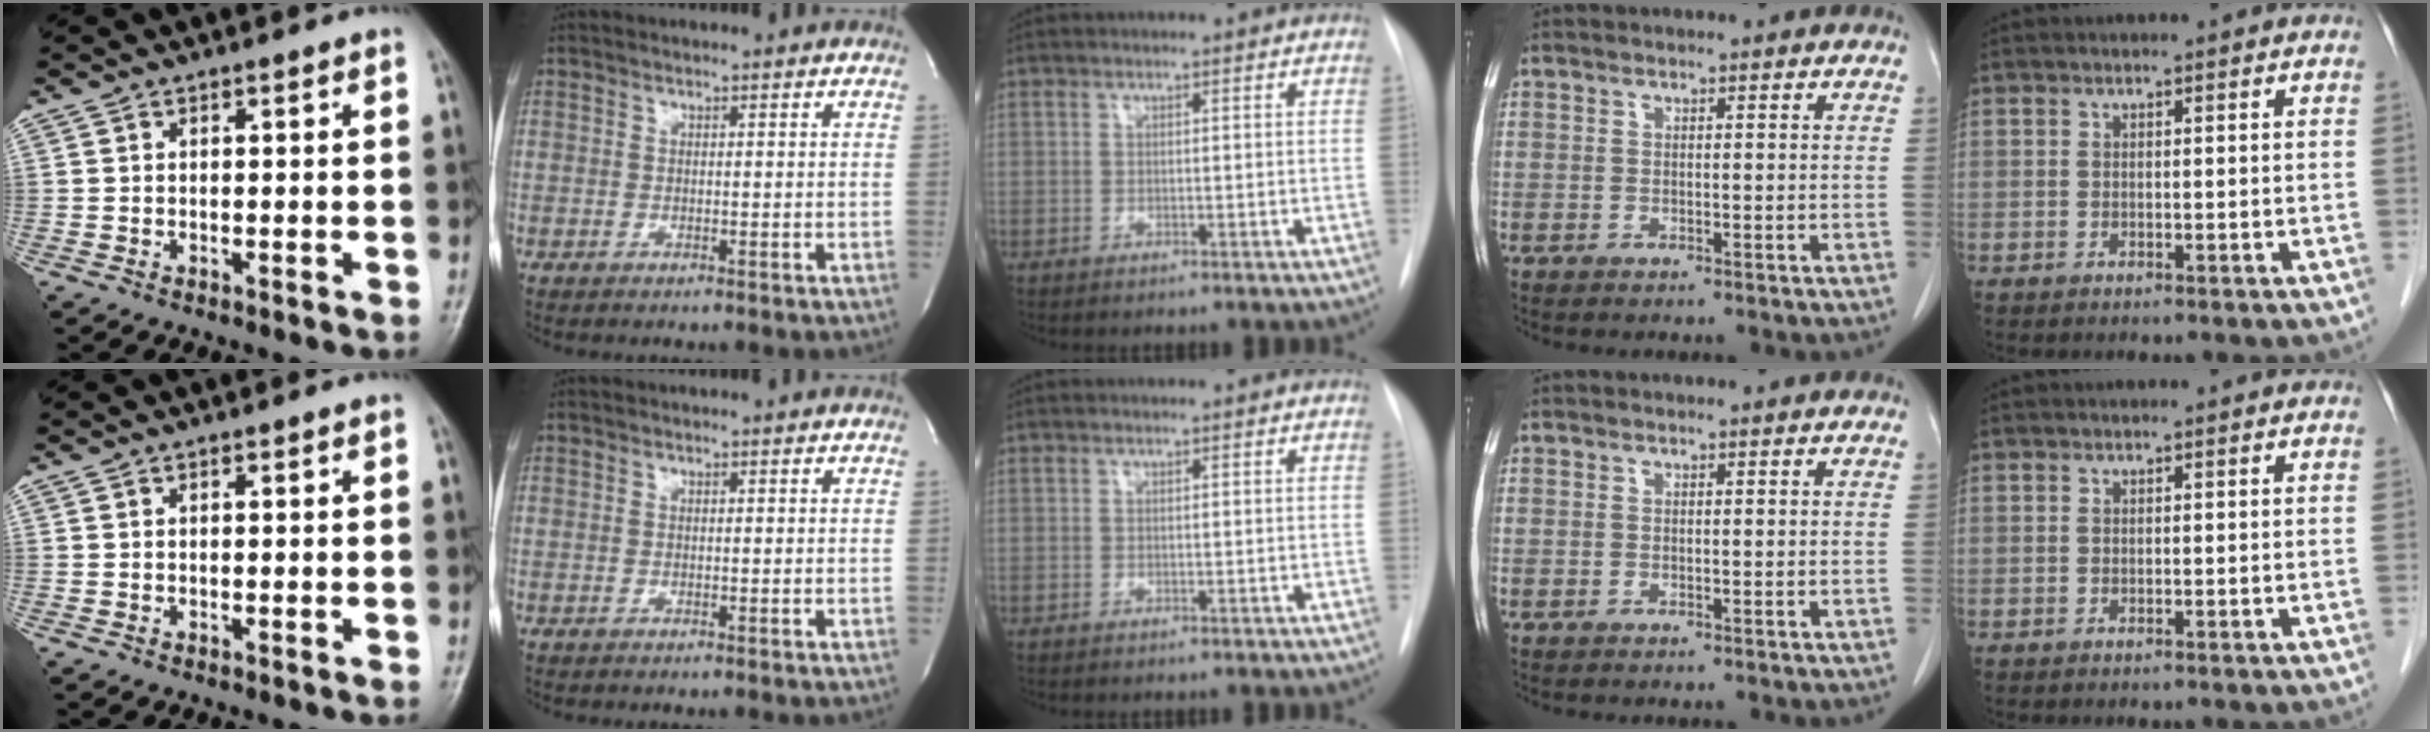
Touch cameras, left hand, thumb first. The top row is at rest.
{}